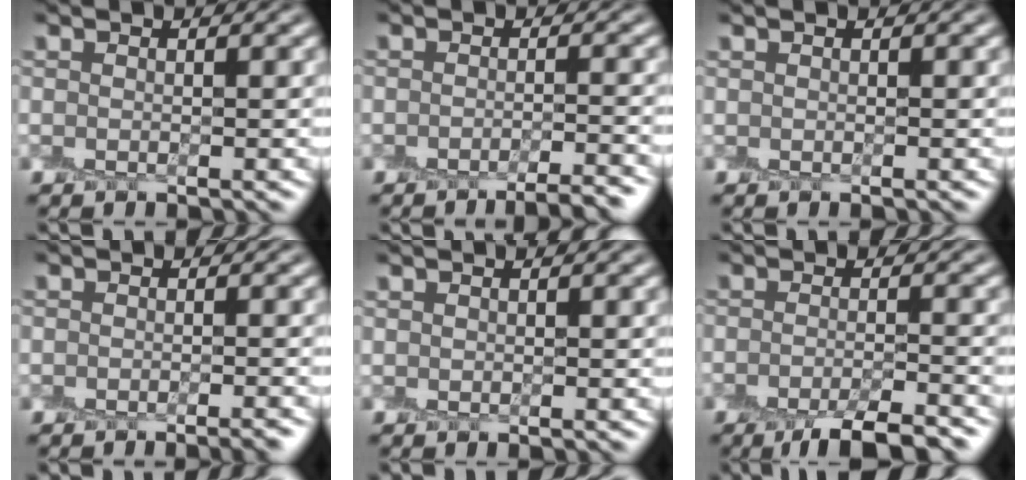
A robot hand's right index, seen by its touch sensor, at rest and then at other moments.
{"total": 3.8, "force": [-3.5, 0.6, 1.5], "torque": [-0.018, -0.002, -0.045]}
{"total": 0.0}
{"total": 2.0, "force": [-1.8, 0.7, 0.5], "torque": [0.005, 0.002, -0.027]}
{"total": 0.0}
{"total": 5.2, "force": [-3.7, 1.1, 3.5], "torque": [-0.048, -0.004, -0.058]}